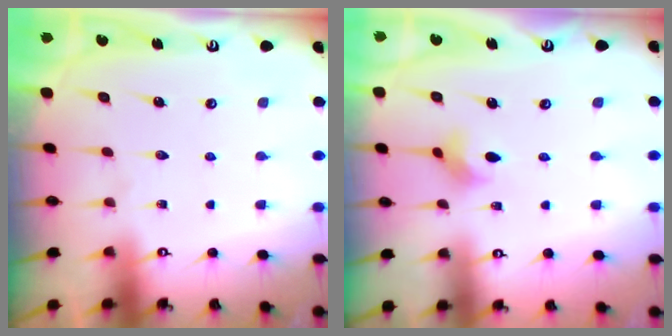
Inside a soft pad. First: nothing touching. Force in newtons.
{"total": 2.7, "press": 2.7, "slide": 0.2}